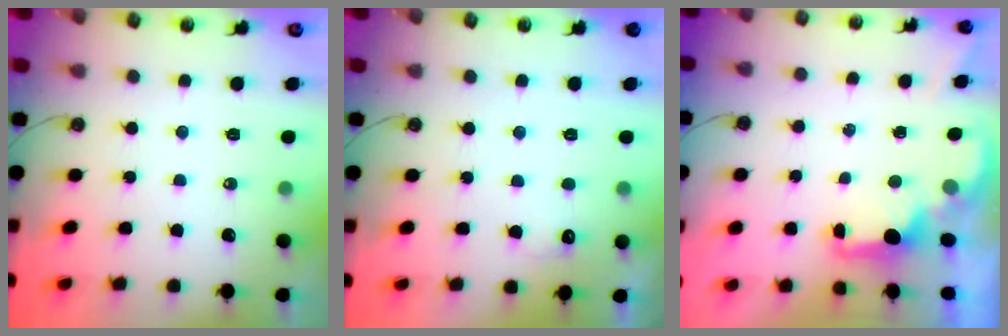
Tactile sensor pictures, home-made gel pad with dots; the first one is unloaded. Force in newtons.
{"total": 4.9, "press": 4.7, "slide": 1.2}
{"total": 1.8, "press": 1.6, "slide": 0.7}